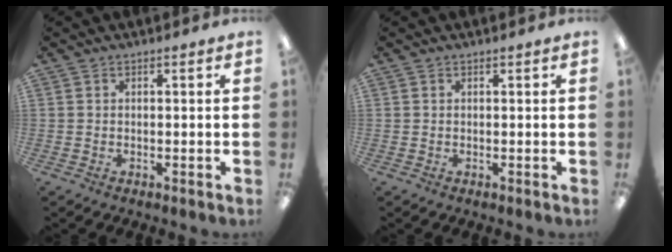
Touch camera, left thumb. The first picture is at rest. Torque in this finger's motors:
{"motor_torque": [0.00, 0.00, 0.01, 0.00, 0.00]}